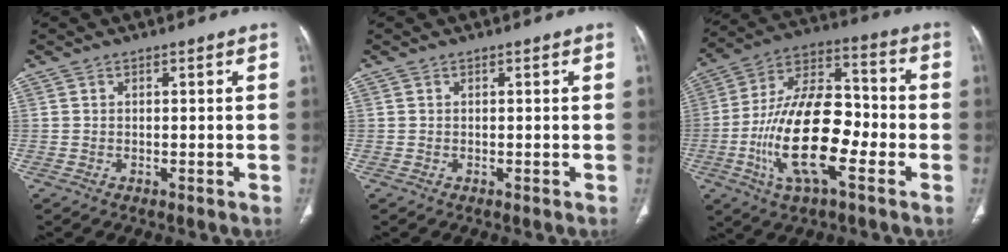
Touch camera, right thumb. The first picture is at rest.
{"total": 0.0}
{"total": 20.2, "force": [-5.4, 8.9, 17.3], "torque": [-0.304, 0.033, -0.097]}